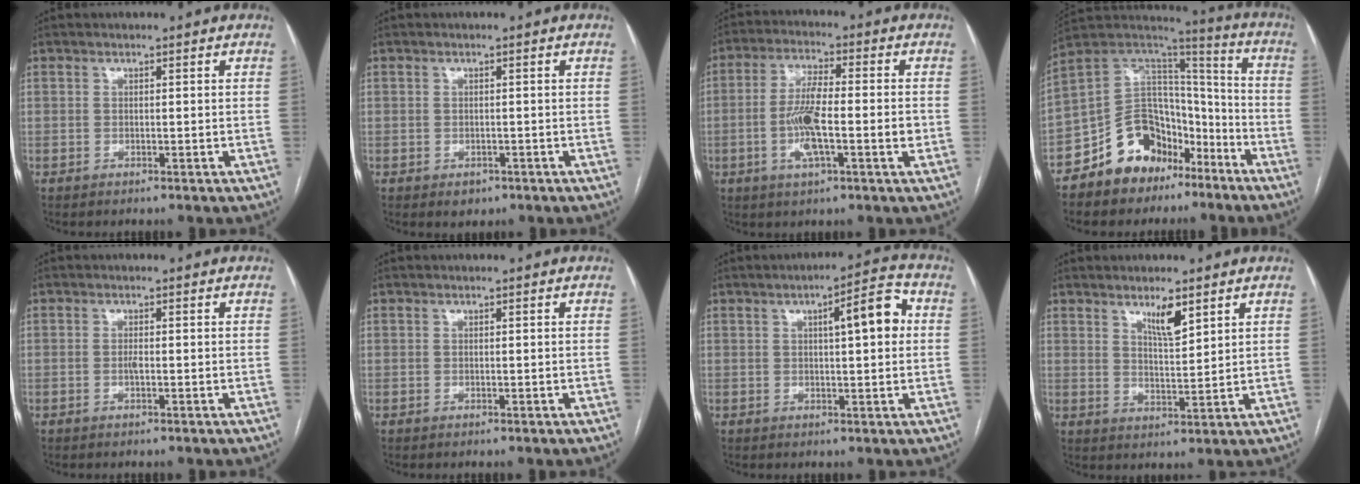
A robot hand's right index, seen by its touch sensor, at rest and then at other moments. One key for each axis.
{"total": 1.9, "fx": -0.9, "fy": 1.5, "fz": 0.6, "tx": -0.005, "ty": 0.001, "tz": -0.004}
{"total": 9.5, "fx": -1.9, "fy": 1.8, "fz": 9.1, "tx": -0.175, "ty": 0.010, "tz": -0.035}
{"total": 16.6, "fx": -10.2, "fy": 11.3, "fz": 6.8, "tx": -0.114, "ty": 0.080, "tz": -0.170}
{"total": 0.9, "fx": -0.2, "fy": 0.1, "fz": 0.8, "tx": -0.017, "ty": 0.002, "tz": -0.004}
{"total": 0.0}
{"total": 7.5, "fx": 1.6, "fy": 1.4, "fz": 7.2, "tx": -0.102, "ty": 0.021, "tz": 0.019}
{"total": 4.7, "fx": 3.1, "fy": 0.8, "fz": 3.4, "tx": -0.063, "ty": -0.007, "tz": 0.057}